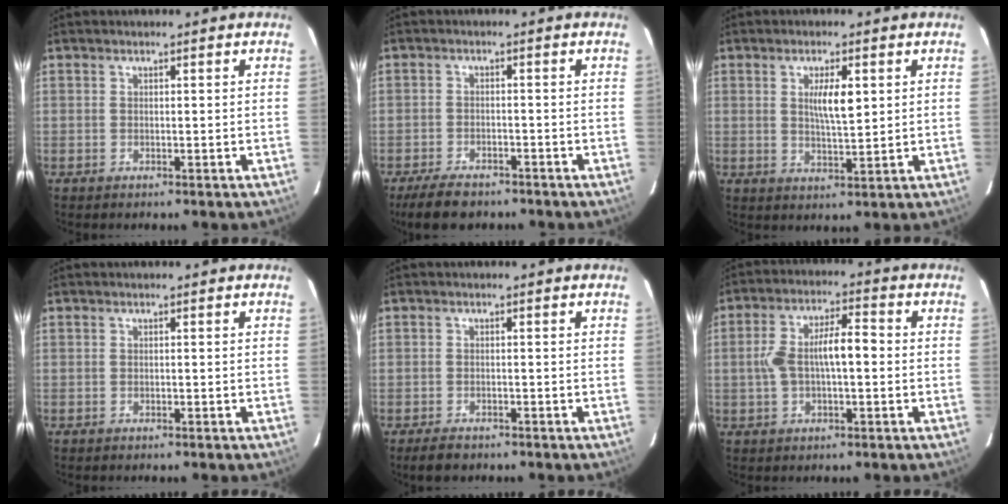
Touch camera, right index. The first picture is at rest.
{"total": 6.2, "force": [-5.0, 2.9, 2.4], "torque": [-0.048, -0.006, -0.081]}
{"total": 5.2, "force": [1.5, 1.1, 4.9], "torque": [-0.086, -0.002, 0.029]}
{"total": 0.0}
{"total": 2.5, "force": [-1.8, 1.5, 0.9], "torque": [-0.024, -0.003, -0.026]}
{"total": 8.5, "force": [-0.1, 2.9, 8.0], "torque": [-0.163, 0.027, 0.000]}